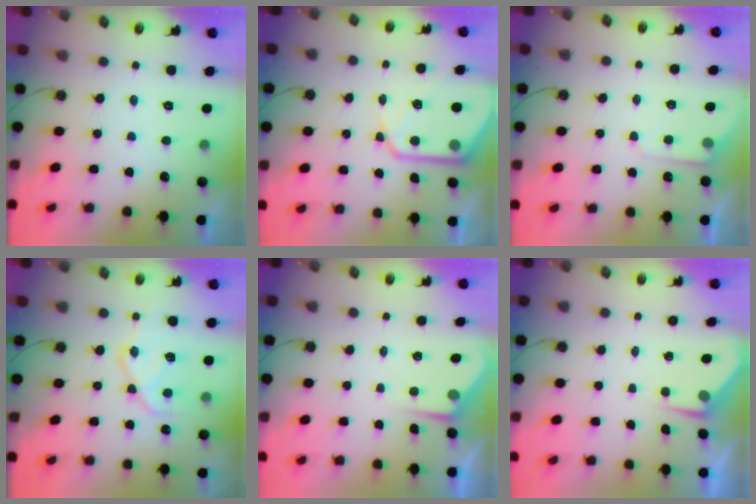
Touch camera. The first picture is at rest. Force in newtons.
{"total": 13.3, "press": 13.2, "slide": 1.5}
{"total": 4.5, "press": 4.4, "slide": 0.6}
{"total": 13.5, "press": 13.5, "slide": 1.1}
{"total": 2.3, "press": 2.3, "slide": 0.3}
{"total": 3.1, "press": 3.1, "slide": 0.4}